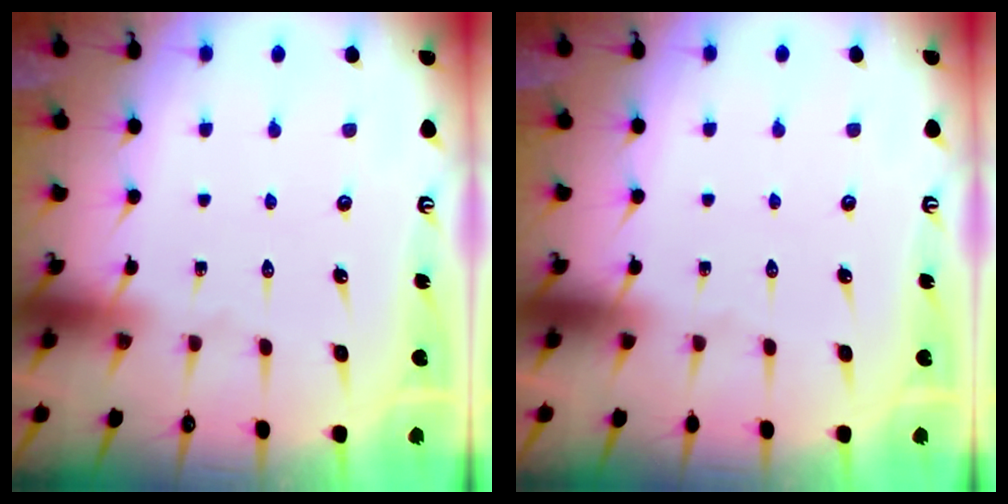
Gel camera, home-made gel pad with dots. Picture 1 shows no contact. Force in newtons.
{"total": 0.0}